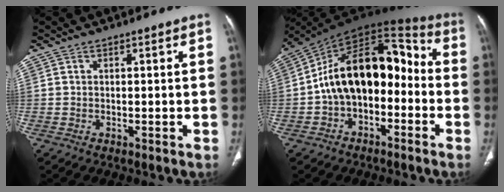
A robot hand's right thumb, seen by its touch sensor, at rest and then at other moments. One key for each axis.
{"total": 18.1, "fx": -2.6, "fy": 11.3, "fz": 13.9, "tx": -0.192, "ty": 0.076, "tz": -0.052}